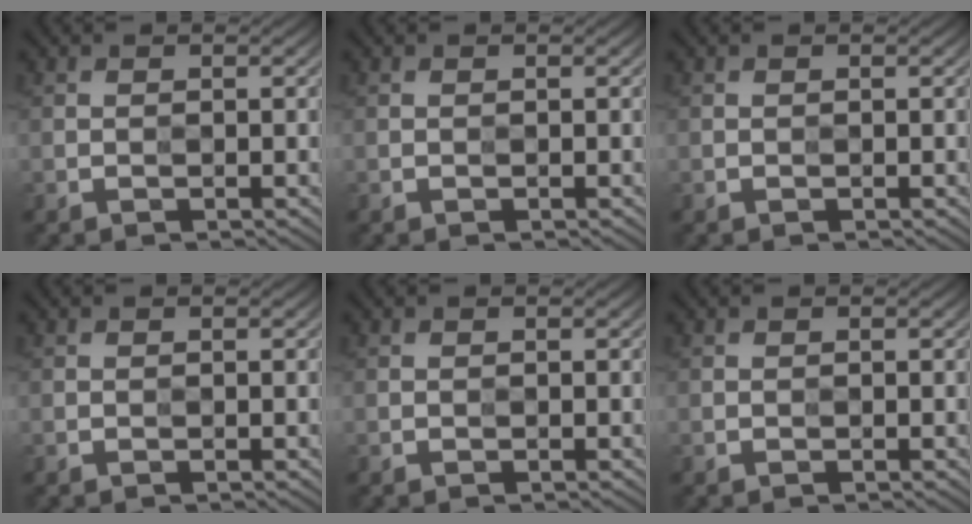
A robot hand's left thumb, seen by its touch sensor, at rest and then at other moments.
{"total": 0.0}
{"total": 0.0}
{"total": 0.0}
{"total": 0.0}
{"total": 0.0}